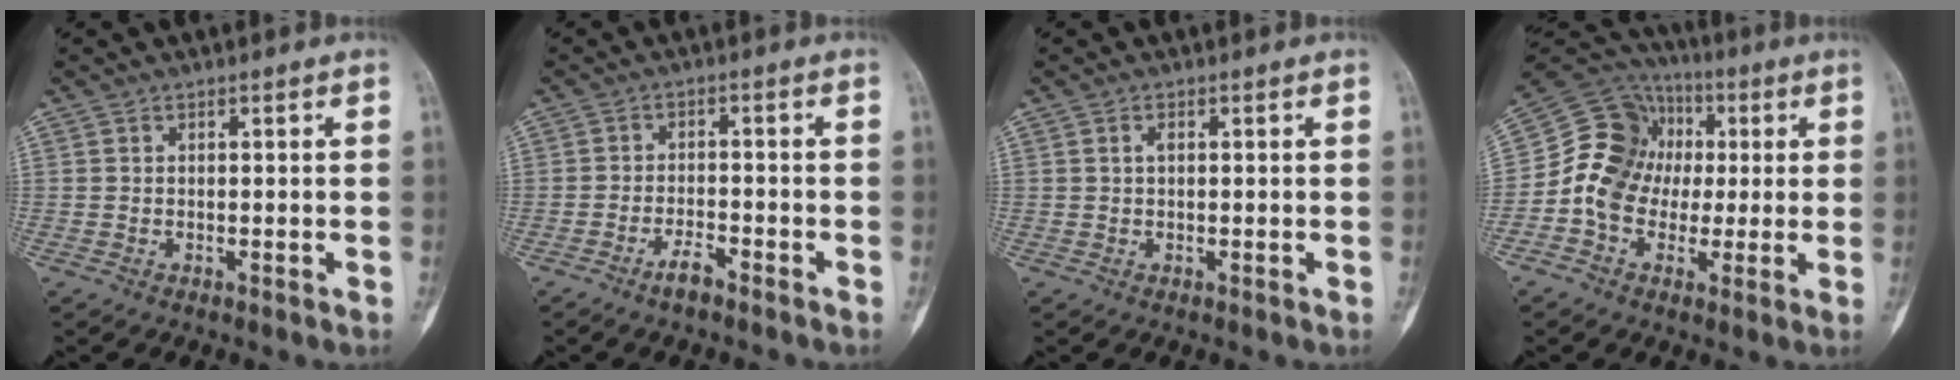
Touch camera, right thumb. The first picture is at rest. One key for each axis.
{"total": 3.0, "fx": -2.3, "fy": 0.8, "fz": 1.8, "tx": -0.038, "ty": 0.012, "tz": -0.044}
{"total": 1.1, "fx": 0.2, "fy": 0.6, "fz": 0.9, "tx": -0.017, "ty": 0.001, "tz": 0.003}
{"total": 13.5, "fx": -0.5, "fy": 11.9, "fz": 6.4, "tx": -0.087, "ty": 0.036, "tz": -0.019}